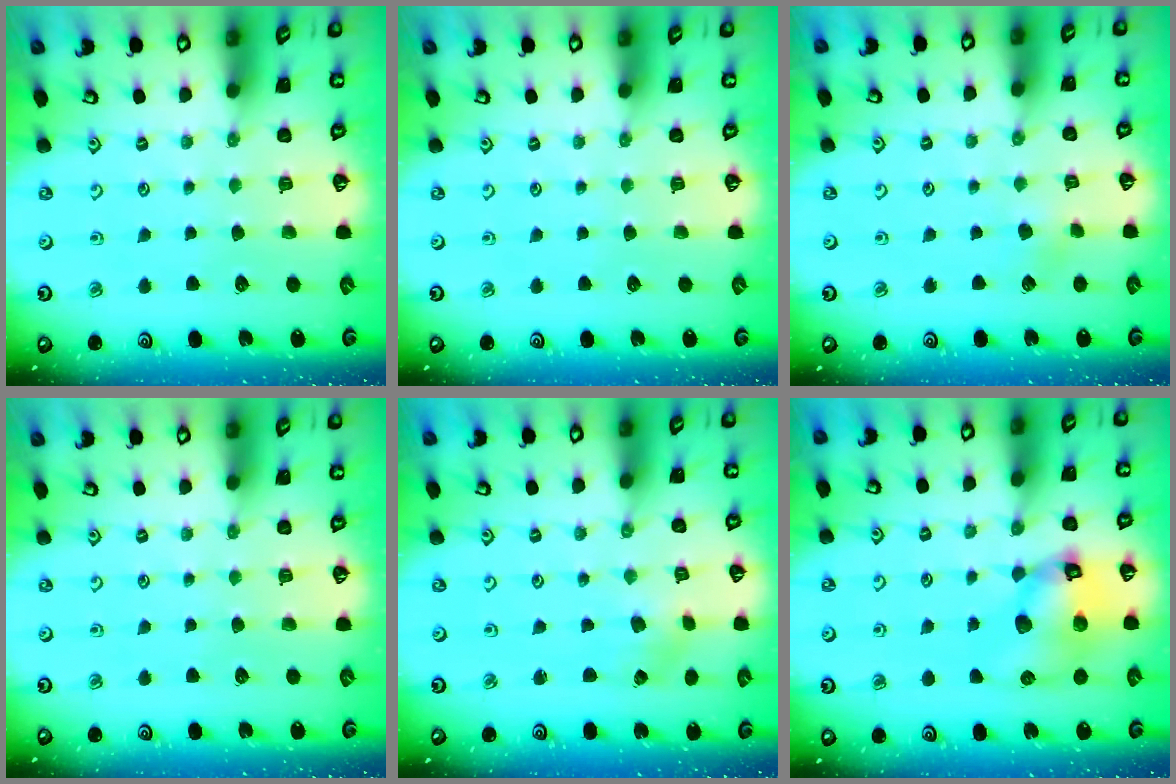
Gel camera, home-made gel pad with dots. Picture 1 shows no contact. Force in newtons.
{"total": 0.0}
{"total": 2.3, "press": 2.3, "slide": 0.2}
{"total": 0.0}
{"total": 2.4, "press": 2.3, "slide": 0.4}
{"total": 12.9, "press": 12.8, "slide": 1.9}